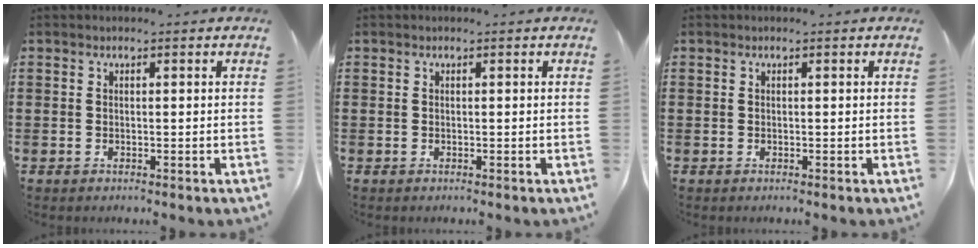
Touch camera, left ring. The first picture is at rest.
{"total": 0.0}
{"total": 0.0}